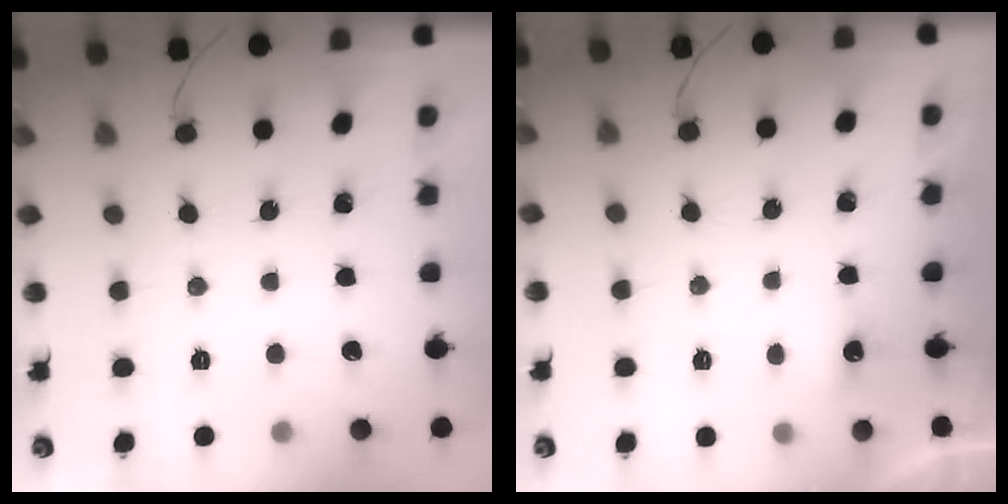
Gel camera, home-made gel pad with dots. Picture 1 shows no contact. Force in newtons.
{"total": 2.4, "press": 2.3, "slide": 0.6}